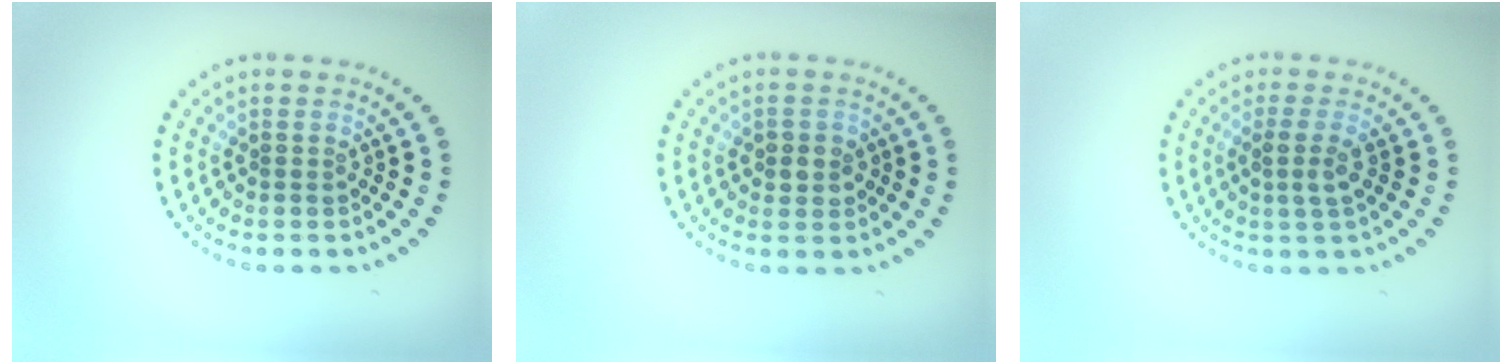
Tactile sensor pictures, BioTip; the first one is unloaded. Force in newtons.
{"total": 1.9, "press": 1.8, "slide": 0.6}
{"total": 1.9, "press": 1.5, "slide": 1.2}